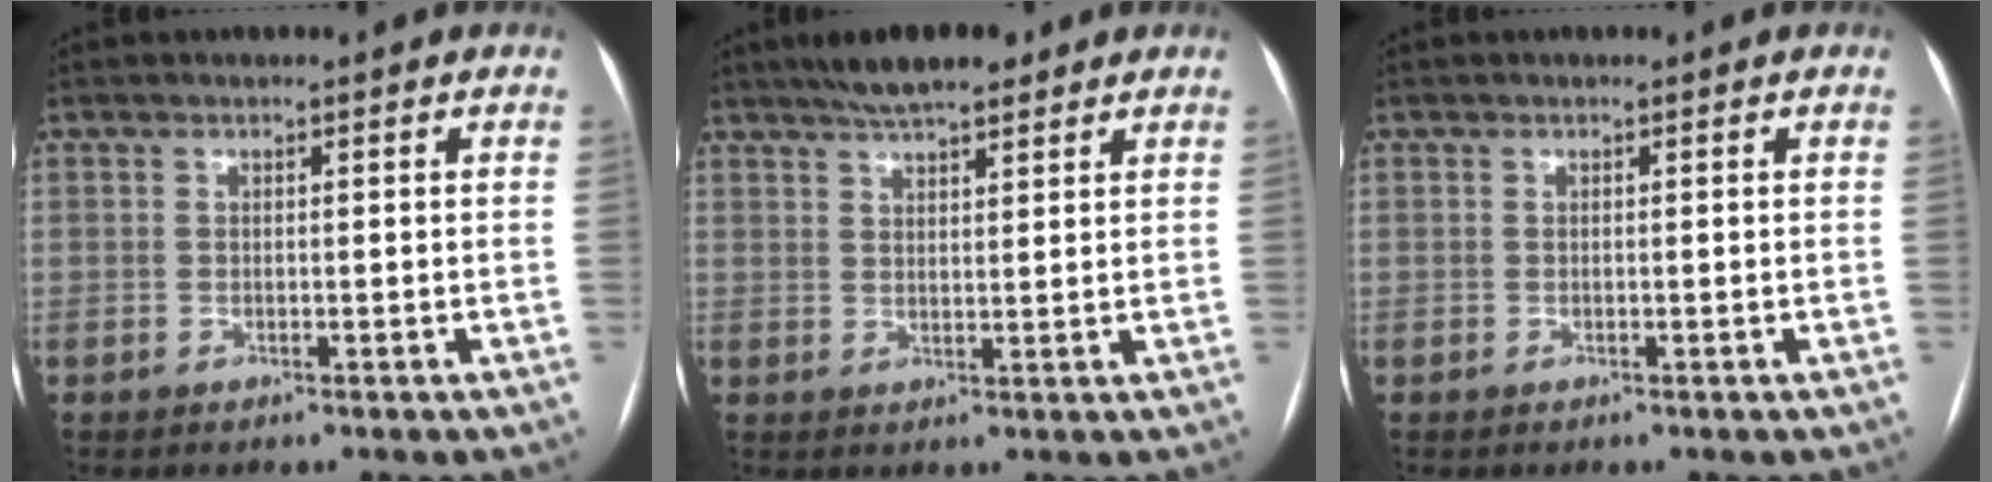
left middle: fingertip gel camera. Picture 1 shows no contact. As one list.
[{"total": 7.8, "force": [6.0, 1.9, 4.6], "torque": [-0.073, 0.022, 0.098]}, {"total": 0.0}]